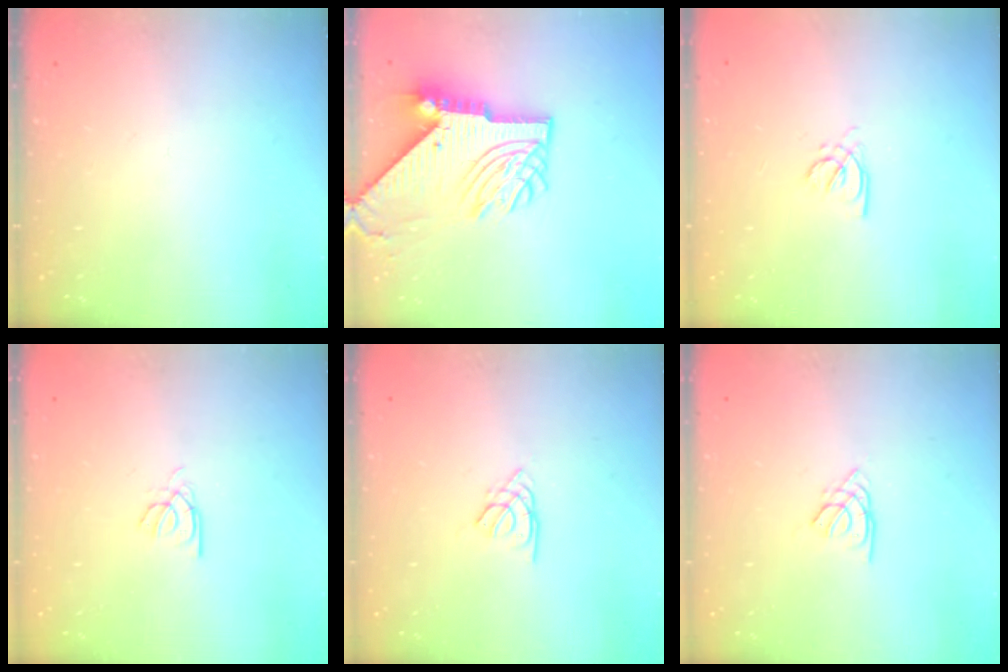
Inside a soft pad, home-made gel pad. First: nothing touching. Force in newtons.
{"total": 14.3, "press": 14.3, "slide": 1.5}
{"total": 1.6, "press": 1.6, "slide": 0.3}
{"total": 2.2, "press": 2.2, "slide": 0.2}
{"total": 2.3, "press": 2.3, "slide": 0.5}
{"total": 2.3, "press": 2.3, "slide": 0.5}